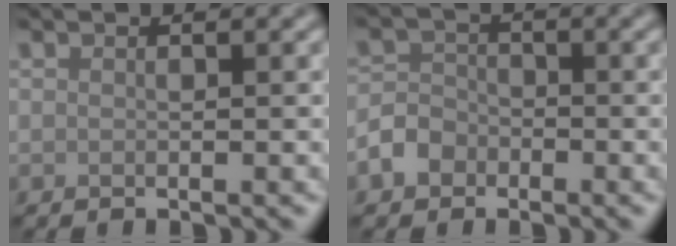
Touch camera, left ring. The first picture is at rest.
{"total": 2.8, "force": [-1.6, 2.1, 0.8], "torque": [-0.010, 0.002, -0.036]}